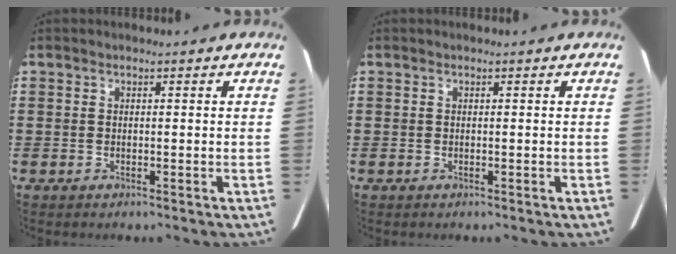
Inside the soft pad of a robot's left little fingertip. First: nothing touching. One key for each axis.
{"total": 0.0}